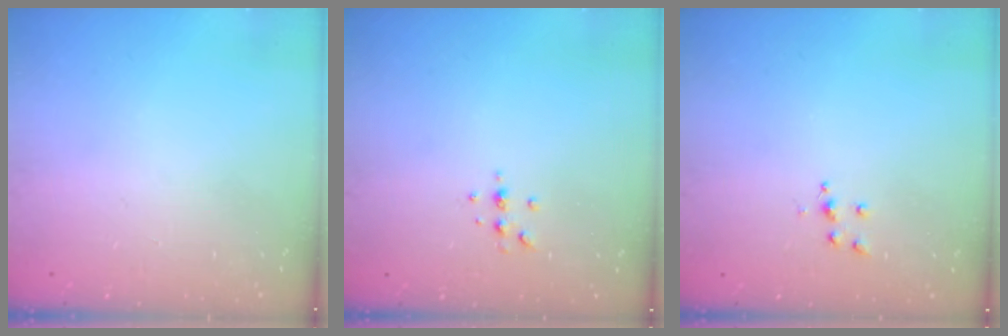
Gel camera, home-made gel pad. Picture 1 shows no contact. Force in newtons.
{"total": 4.1, "press": 3.7, "slide": 1.7}
{"total": 4.8, "press": 4.8, "slide": 0.5}